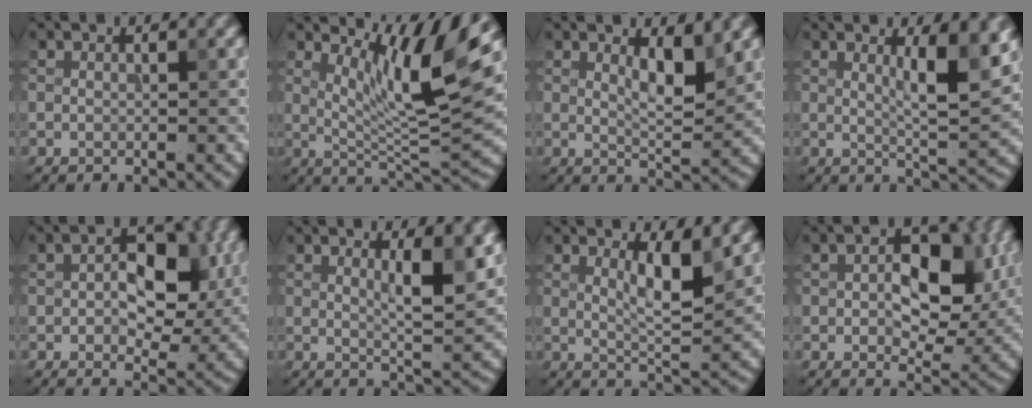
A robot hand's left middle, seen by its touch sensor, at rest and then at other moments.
{"total": 7.7, "force": [3.7, 1.5, 6.6], "torque": [-0.106, -0.011, 0.068]}
{"total": 3.1, "force": [1.5, 0.7, 2.7], "torque": [-0.043, -0.007, 0.026]}
{"total": 5.3, "force": [1.7, 1.0, 4.9], "torque": [-0.073, -0.005, 0.029]}
{"total": 6.7, "force": [0.6, 4.0, 5.3], "torque": [-0.054, 0.002, 0.006]}
{"total": 4.3, "force": [1.4, 0.9, 4.0], "torque": [-0.060, -0.007, 0.023]}
{"total": 3.6, "force": [1.4, 0.7, 3.3], "torque": [-0.054, -0.008, 0.027]}
{"total": 7.8, "force": [0.8, 4.5, 6.4], "torque": [-0.074, 0.001, 0.009]}